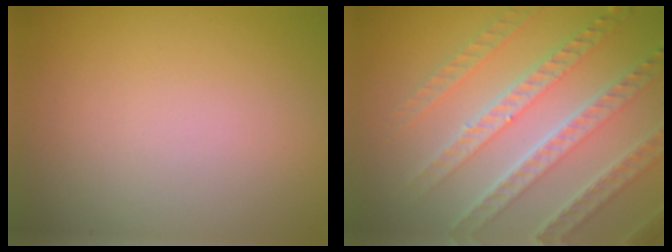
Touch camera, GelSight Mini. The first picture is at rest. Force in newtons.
{"total": 7.6, "press": 5.6, "slide": 5.2}